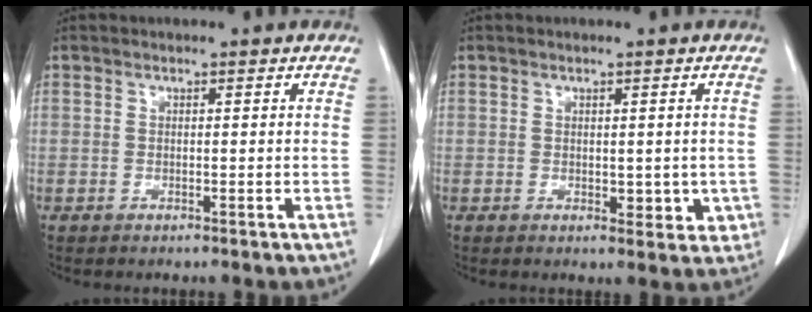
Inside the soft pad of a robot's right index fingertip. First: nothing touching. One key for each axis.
{"total": 3.8, "fx": -0.3, "fy": 2.4, "fz": 2.9, "tx": -0.018, "ty": -0.004, "tz": 0.002}